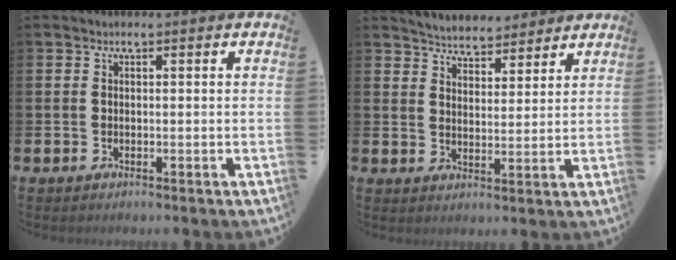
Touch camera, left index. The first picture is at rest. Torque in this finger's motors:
{"motor_torque": [0.03, -0.19, 0.35, 0.10]}